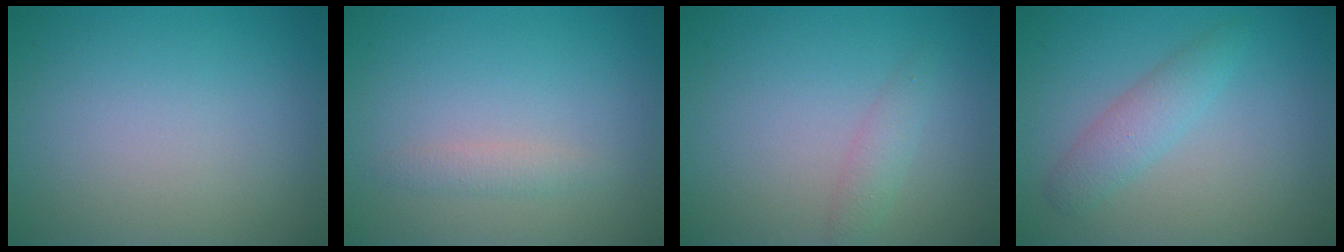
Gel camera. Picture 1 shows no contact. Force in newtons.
{"total": 1.2, "press": 1.2, "slide": 0.0}
{"total": 1.4, "press": 1.4, "slide": 0.1}
{"total": 2.4, "press": 2.4, "slide": 0.1}